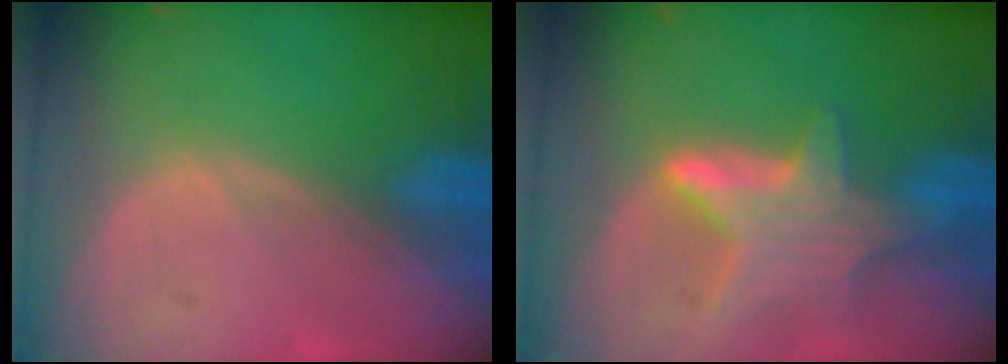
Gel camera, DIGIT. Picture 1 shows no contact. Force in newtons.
{"total": 6.9, "press": 6.7, "slide": 1.6}